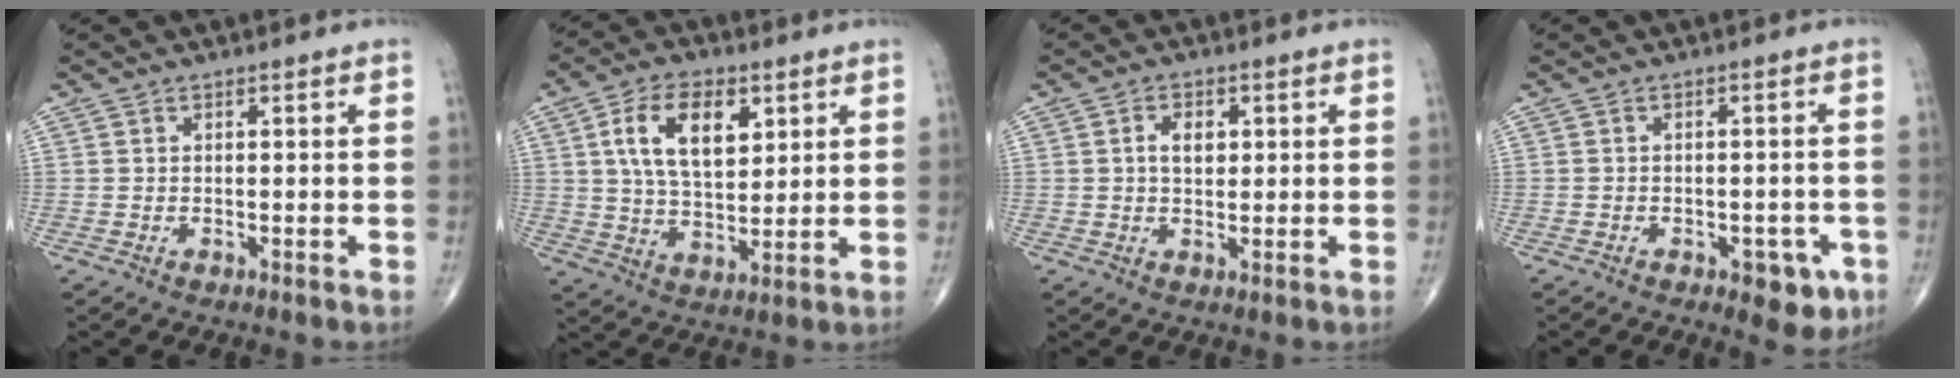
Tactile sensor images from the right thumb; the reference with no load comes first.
{"total": 12.9, "force": [4.4, 7.1, 9.8], "torque": [-0.156, -0.012, 0.083]}
{"total": 4.3, "force": [1.0, 2.7, 3.2], "torque": [-0.041, -0.001, 0.015]}
{"total": 6.0, "force": [-2.8, 3.2, 4.2], "torque": [-0.029, 0.009, -0.030]}